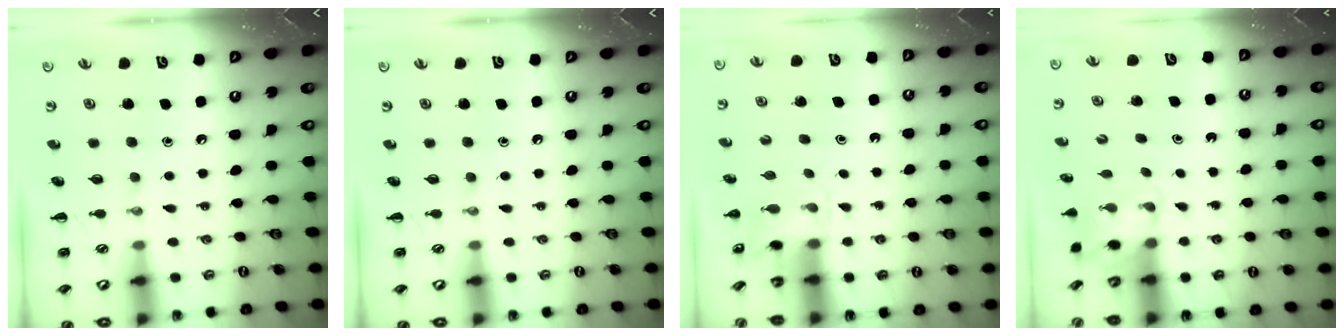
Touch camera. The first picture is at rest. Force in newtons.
{"total": 0.0}
{"total": 3.2, "press": 3.1, "slide": 0.7}
{"total": 1.7, "press": 1.5, "slide": 0.6}